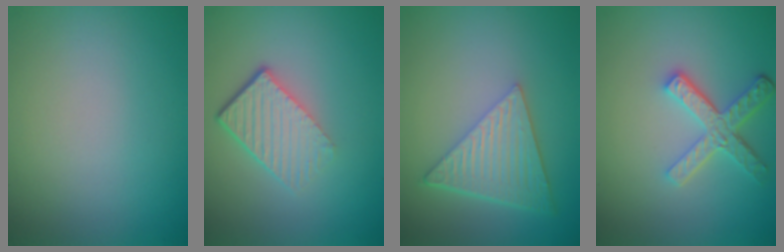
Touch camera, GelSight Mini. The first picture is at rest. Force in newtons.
{"total": 4.5, "press": 2.8, "slide": 3.5}
{"total": 6.6, "press": 4.6, "slide": 4.7}
{"total": 4.2, "press": 3.3, "slide": 2.7}